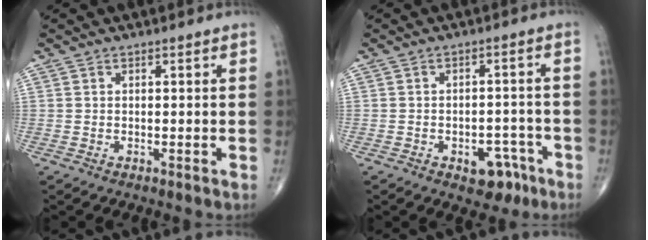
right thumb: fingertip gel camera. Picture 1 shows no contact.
{"total": 6.3, "force": [-3.4, 3.9, 3.7], "torque": [-0.013, 0.029, -0.041]}